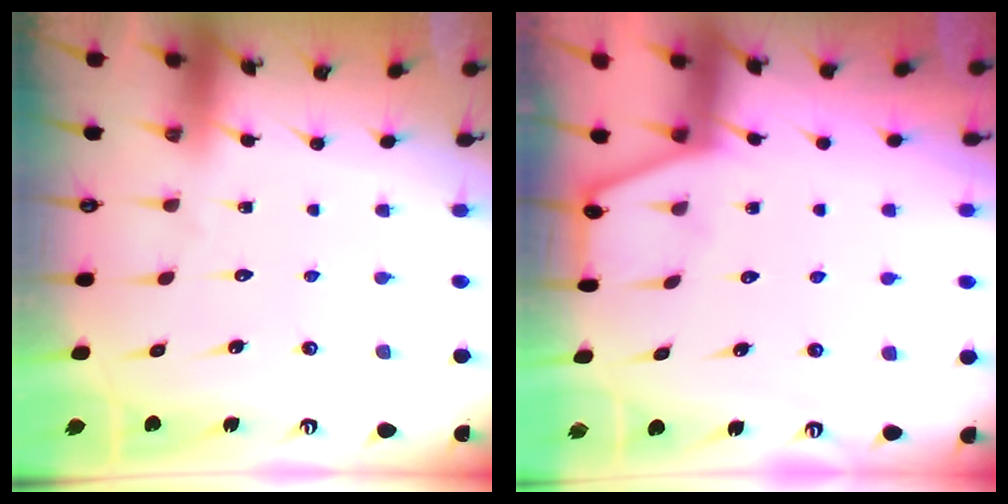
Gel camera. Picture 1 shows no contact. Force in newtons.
{"total": 1.4, "press": 1.4, "slide": 0.2}